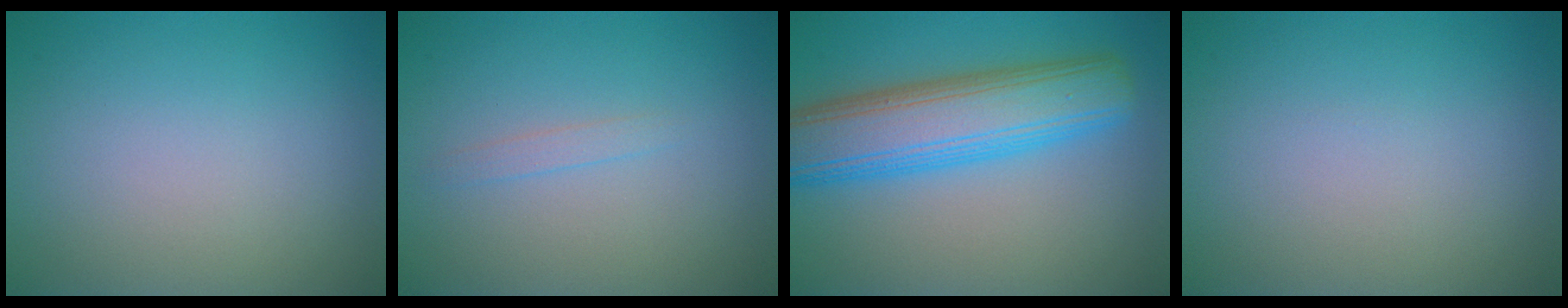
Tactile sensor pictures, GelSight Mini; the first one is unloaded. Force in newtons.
{"total": 0.8, "press": 0.8, "slide": 0.1}
{"total": 8.9, "press": 8.9, "slide": 0.3}
{"total": 0.0}